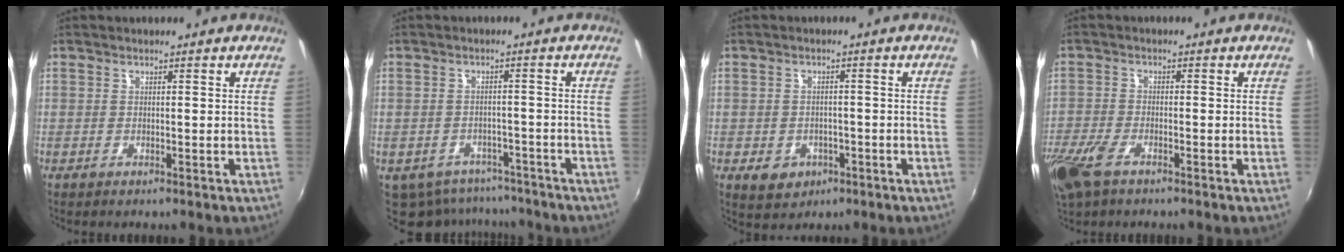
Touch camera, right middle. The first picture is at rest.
{"total": 10.0, "force": [-7.6, 5.9, 2.7], "torque": [-0.070, -0.002, -0.095]}
{"total": 5.6, "force": [-2.5, 4.4, 2.3], "torque": [-0.058, -0.002, -0.028]}
{"total": 8.2, "force": [-5.1, 3.6, 5.3], "torque": [-0.140, -0.022, -0.103]}